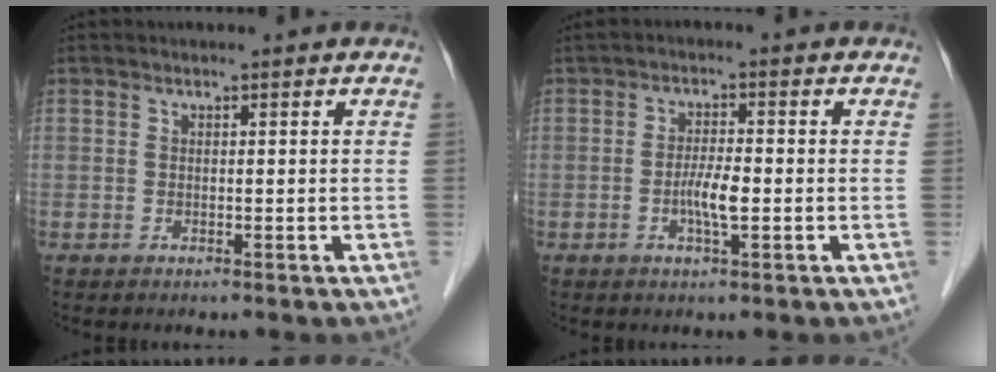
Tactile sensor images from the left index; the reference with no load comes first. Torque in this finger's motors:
{"motor_torque": [0.64, 0.53, 0.20, 0.03]}